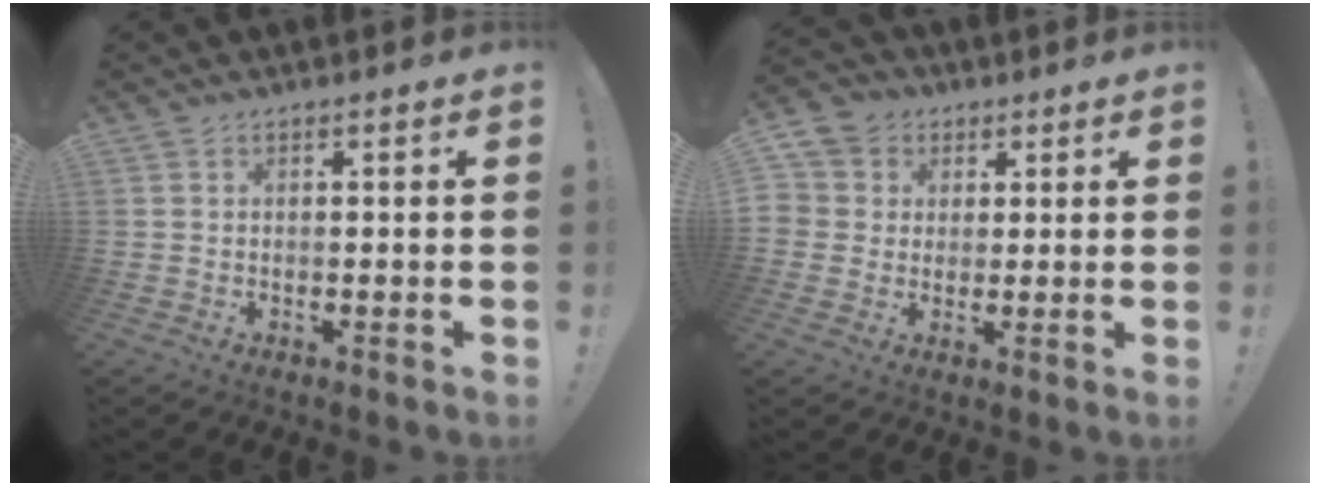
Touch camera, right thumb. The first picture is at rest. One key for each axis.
{"total": 6.5, "fx": 0.8, "fy": 6.4, "fz": 1.3, "tx": -0.029, "ty": 0.000, "tz": 0.018}